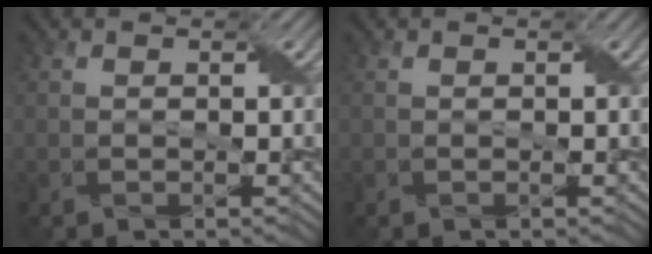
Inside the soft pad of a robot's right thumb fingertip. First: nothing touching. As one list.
[{"total": 0.0}]